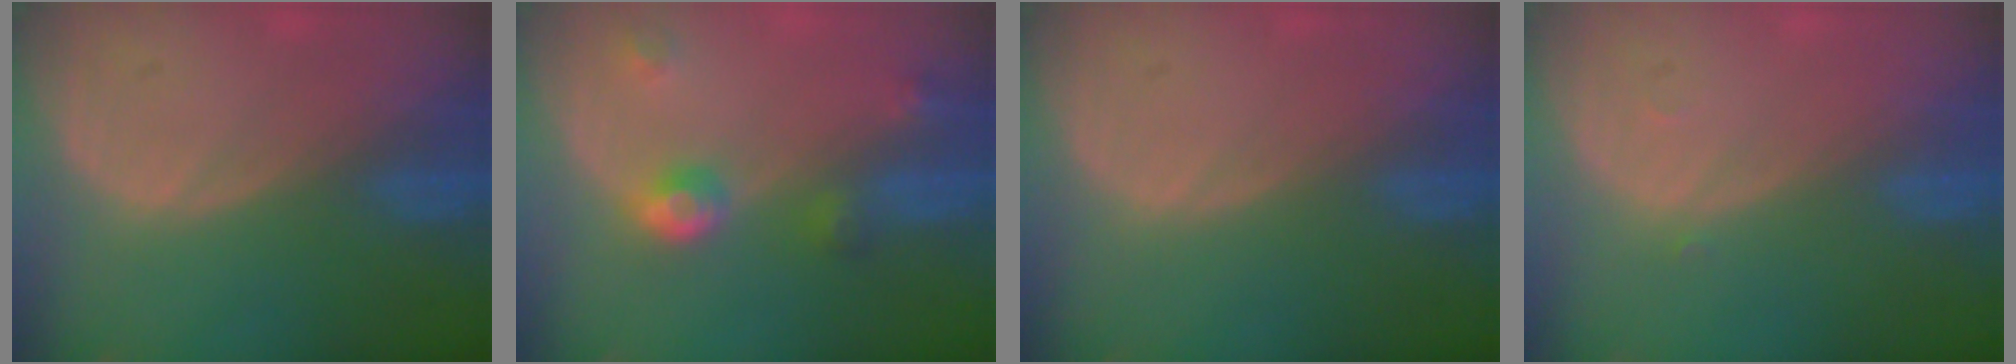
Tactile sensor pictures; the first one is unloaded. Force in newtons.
{"total": 4.7, "press": 4.3, "slide": 2.0}
{"total": 0.0}
{"total": 0.5, "press": 0.4, "slide": 0.3}